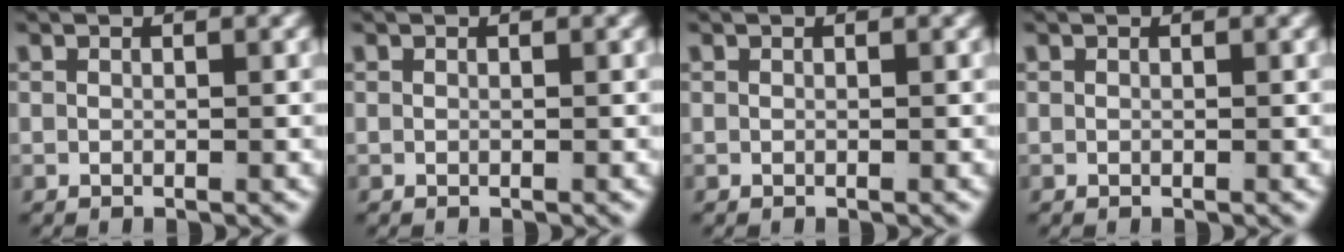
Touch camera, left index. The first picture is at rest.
{"total": 0.0}
{"total": 0.0}
{"total": 0.0}